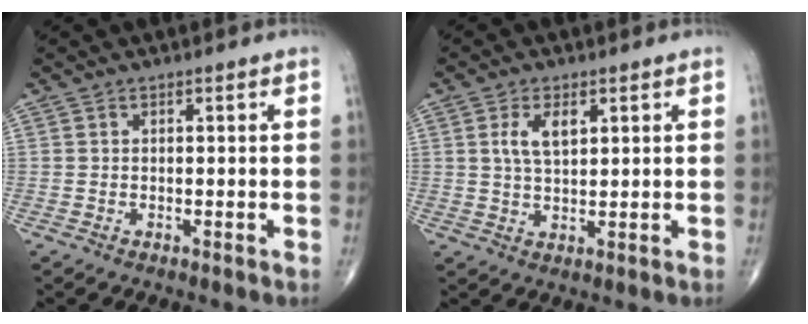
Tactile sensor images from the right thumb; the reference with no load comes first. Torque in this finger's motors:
{"motor_torque": [0.05, 0.04, 0.51, 0.11, 0.05]}